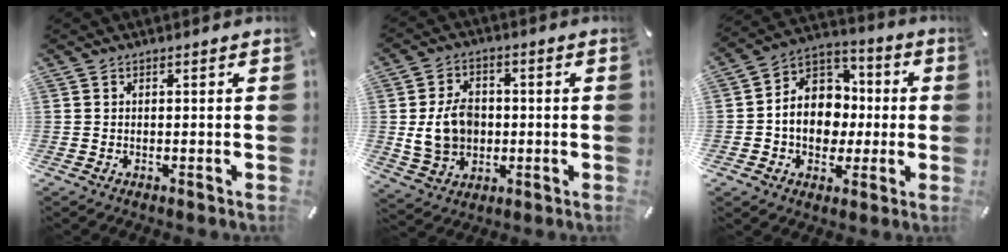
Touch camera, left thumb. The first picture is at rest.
{"total": 10.0, "force": [-0.1, 8.1, 5.8], "torque": [-0.130, 0.008, -0.003]}
{"total": 12.5, "force": [-1.4, 10.9, 5.8], "torque": [-0.113, 0.009, -0.019]}